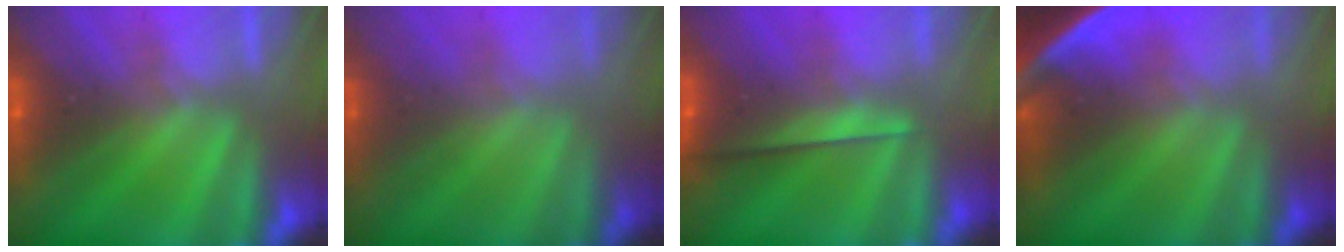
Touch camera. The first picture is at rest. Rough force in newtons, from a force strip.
{"total": 1.6}
{"total": 2.3}
{"total": 7.8}